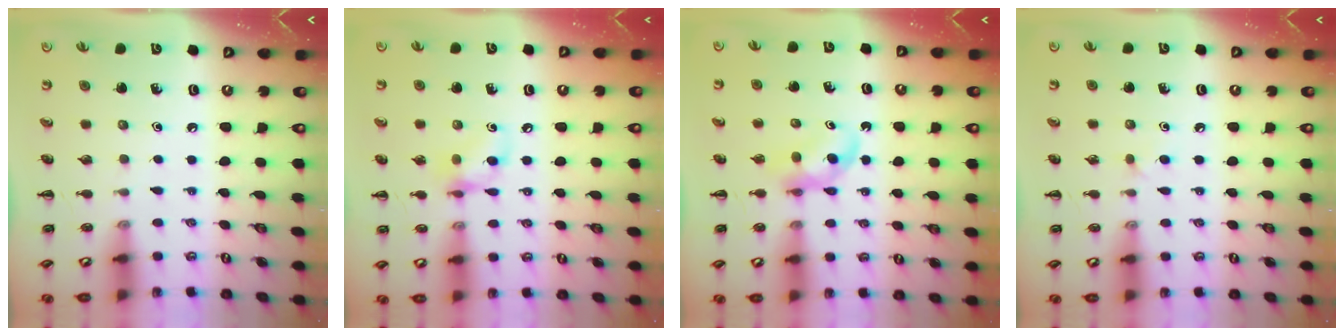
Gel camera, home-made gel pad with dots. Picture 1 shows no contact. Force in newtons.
{"total": 8.5, "press": 8.4, "slide": 1.3}
{"total": 4.2, "press": 4.0, "slide": 1.2}
{"total": 2.8, "press": 2.7, "slide": 1.0}